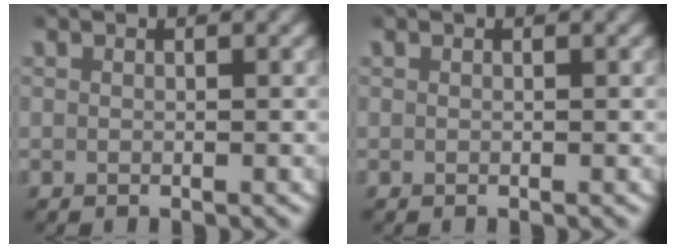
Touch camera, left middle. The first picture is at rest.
{"total": 0.0}